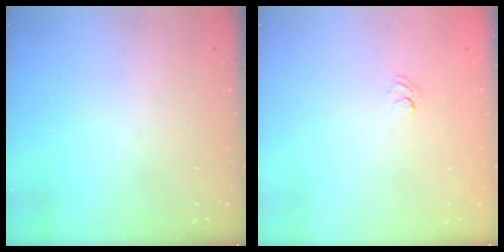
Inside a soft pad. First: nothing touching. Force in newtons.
{"total": 2.6, "press": 2.3, "slide": 1.1}